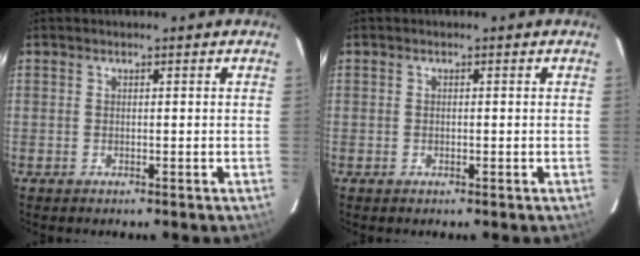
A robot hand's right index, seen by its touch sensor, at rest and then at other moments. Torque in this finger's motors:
{"motor_torque": [-0.21, 0.18, -0.14, -0.04]}